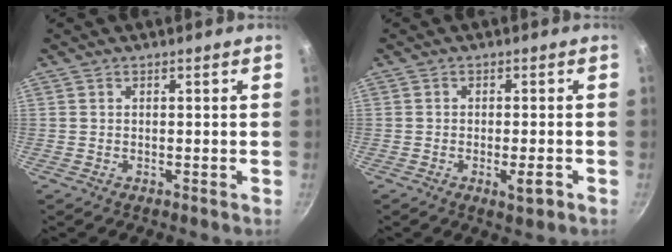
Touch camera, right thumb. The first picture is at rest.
{"total": 3.6, "force": [-1.5, 1.0, 3.1], "torque": [-0.046, 0.007, -0.022]}